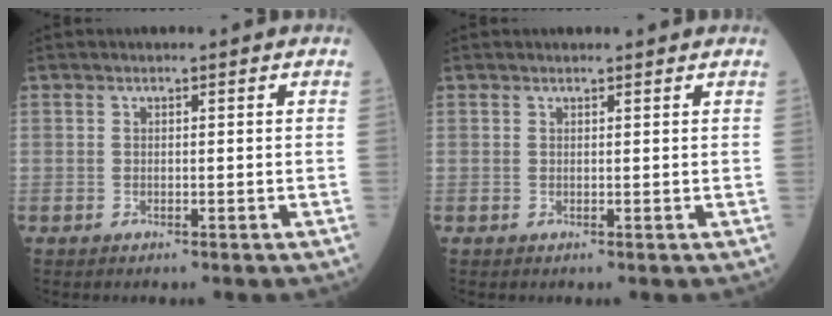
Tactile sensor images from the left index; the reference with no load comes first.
{"total": 1.1, "force": [1.0, 0.1, 0.2], "torque": [-0.010, 0.003, 0.012]}